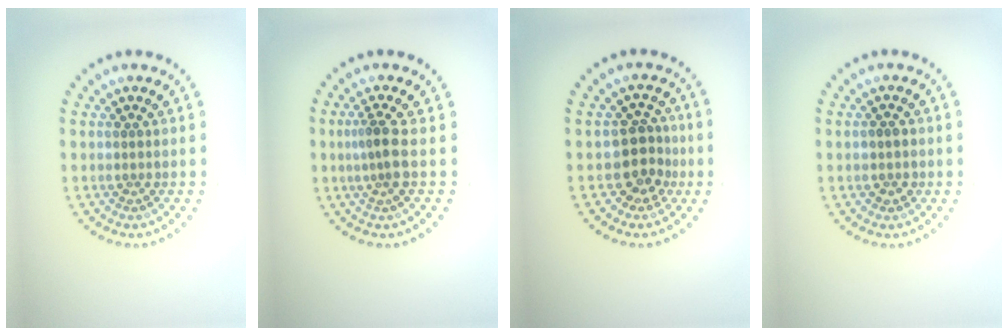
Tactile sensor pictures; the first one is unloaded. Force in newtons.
{"total": 2.4, "press": 1.9, "slide": 1.5}
{"total": 3.0, "press": 2.5, "slide": 1.7}
{"total": 1.5, "press": 1.4, "slide": 0.4}